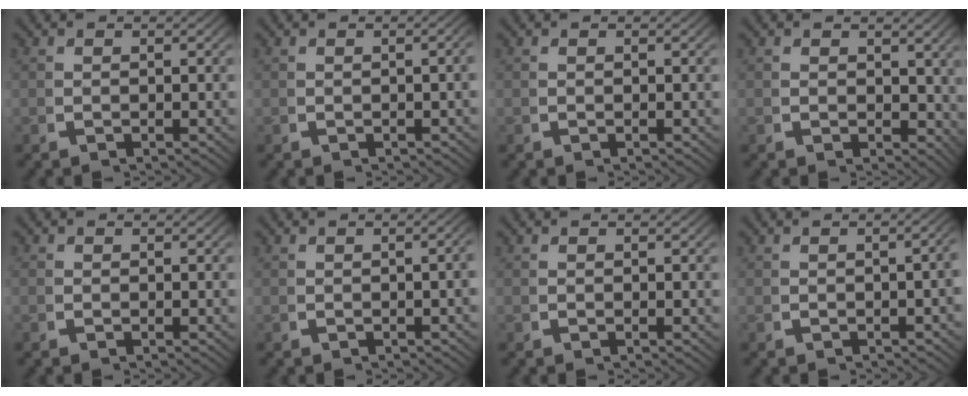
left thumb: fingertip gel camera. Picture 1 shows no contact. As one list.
[{"total": 1.1, "force": [-0.5, 0.3, 0.9], "torque": [-0.012, 0.000, -0.005]}, {"total": 0.0}, {"total": 2.4, "force": [1.4, 1.6, 1.1], "torque": [-0.006, -0.007, 0.026]}, {"total": 0.0}, {"total": 1.4, "force": [-0.5, 0.5, 1.3], "torque": [-0.015, 0.000, -0.007]}, {"total": 0.0}, {"total": 2.0, "force": [-0.8, 0.7, 1.7], "torque": [-0.021, -0.001, -0.010]}]